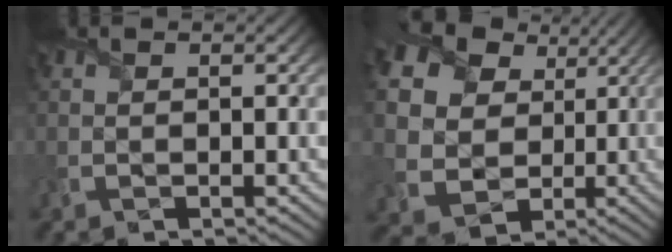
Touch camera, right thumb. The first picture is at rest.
{"total": 16.6, "force": [5.7, 13.5, 7.8], "torque": [-0.247, 0.047, 0.118]}